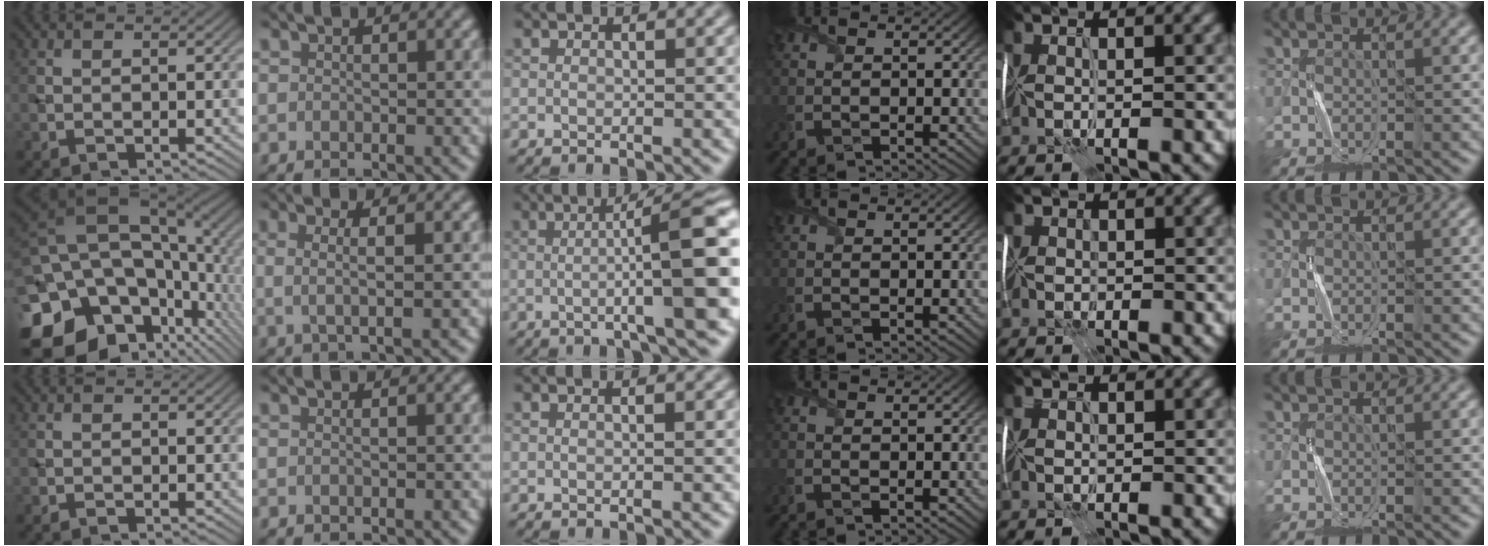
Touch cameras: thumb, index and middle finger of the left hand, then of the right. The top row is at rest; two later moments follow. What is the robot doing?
{"motion": "fold", "object": "memory foam"}